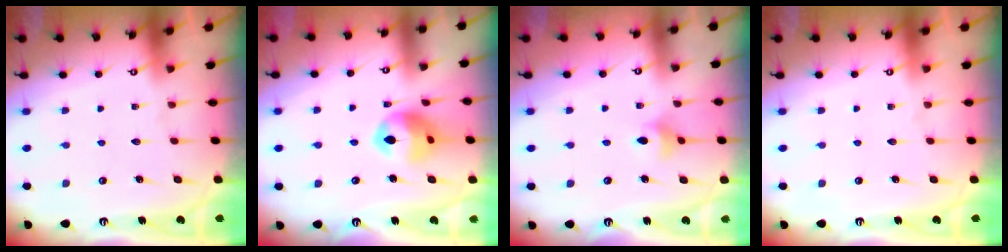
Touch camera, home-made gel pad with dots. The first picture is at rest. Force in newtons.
{"total": 12.3, "press": 12.2, "slide": 1.8}
{"total": 6.2, "press": 6.1, "slide": 1.0}
{"total": 0.0}